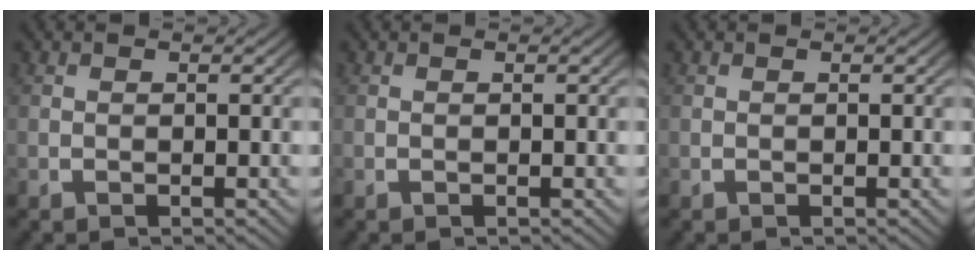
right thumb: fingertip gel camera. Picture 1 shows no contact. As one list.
[{"total": 0.0}, {"total": 0.0}]